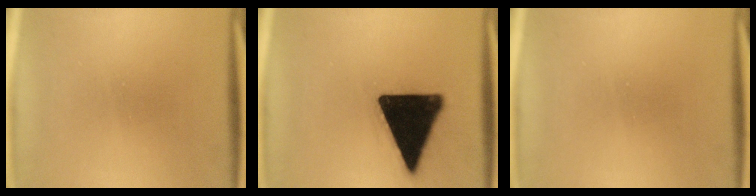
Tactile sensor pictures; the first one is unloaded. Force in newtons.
{"total": 19.8}
{"total": 0.0}